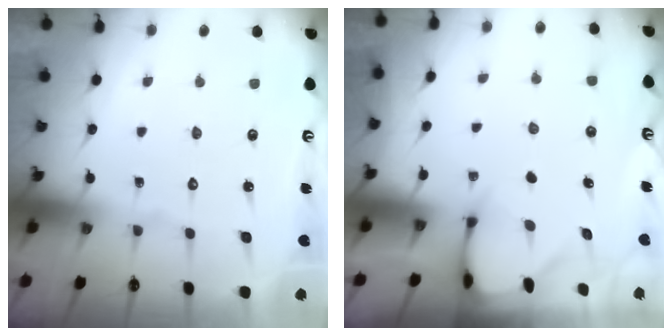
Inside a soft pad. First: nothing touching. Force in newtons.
{"total": 2.5, "press": 2.5, "slide": 0.1}